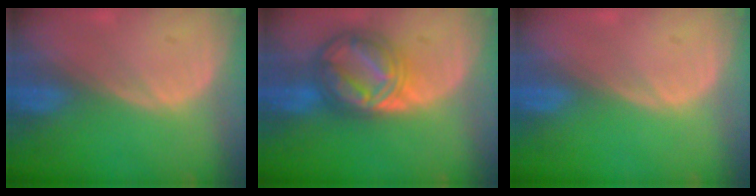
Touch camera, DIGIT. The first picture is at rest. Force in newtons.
{"total": 8.9, "press": 8.8, "slide": 0.7}
{"total": 0.0}